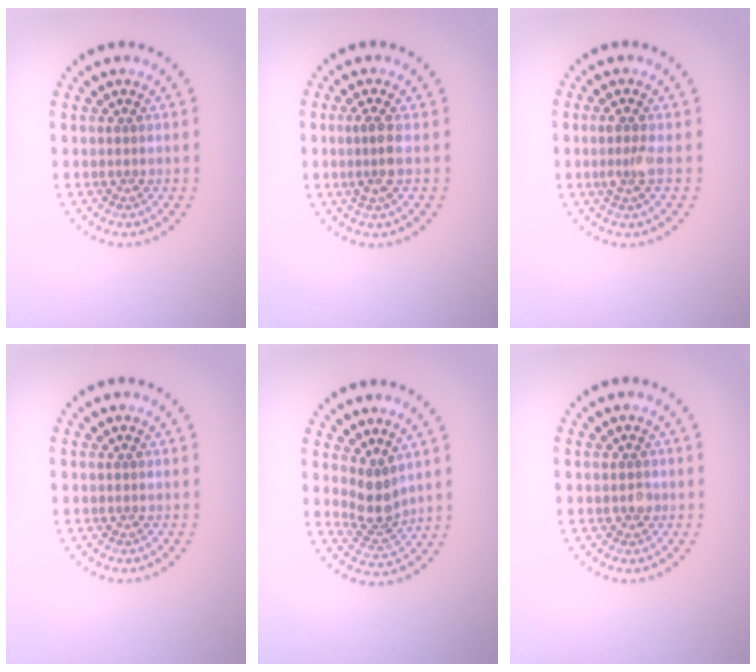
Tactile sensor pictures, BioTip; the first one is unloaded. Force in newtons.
{"total": 2.1, "press": 1.7, "slide": 1.1}
{"total": 1.7, "press": 1.4, "slide": 0.9}
{"total": 0.0}
{"total": 2.7, "press": 2.1, "slide": 1.7}
{"total": 0.8, "press": 0.7, "slide": 0.4}